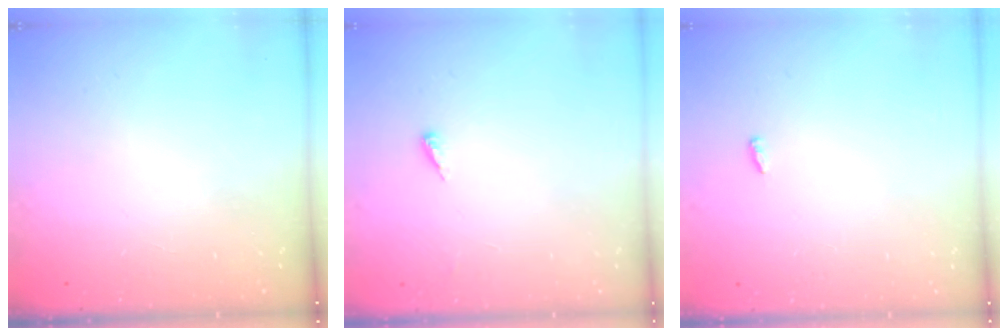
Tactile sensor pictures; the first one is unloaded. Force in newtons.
{"total": 2.8, "press": 2.8, "slide": 0.2}
{"total": 2.9, "press": 2.6, "slide": 1.3}